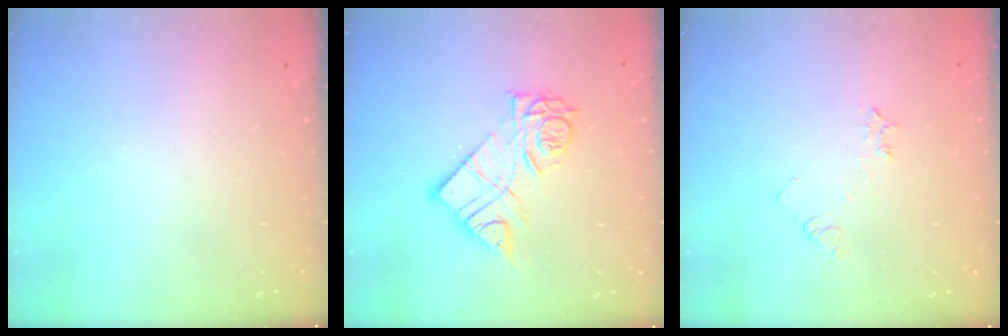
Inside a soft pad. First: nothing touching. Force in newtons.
{"total": 12.9, "press": 12.9, "slide": 0.5}
{"total": 4.5, "press": 4.5, "slide": 0.6}